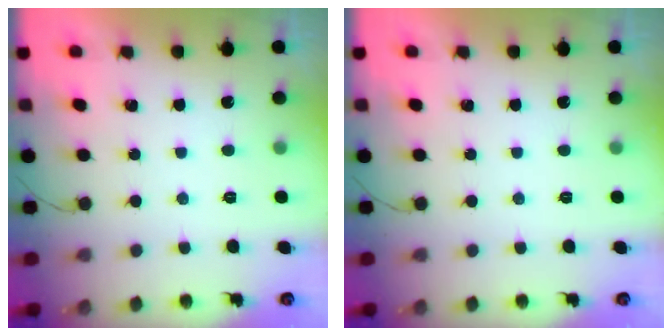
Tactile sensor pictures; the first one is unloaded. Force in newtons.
{"total": 0.0}